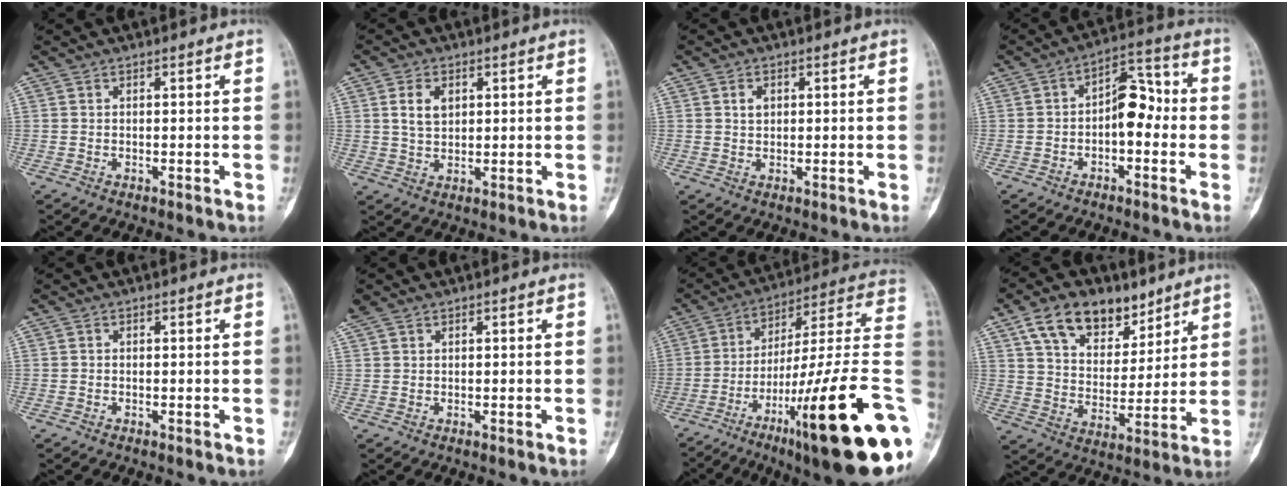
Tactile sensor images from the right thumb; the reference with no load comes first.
{"total": 4.8, "force": [1.6, 3.2, 3.3], "torque": [-0.046, -0.005, 0.031]}
{"total": 2.1, "force": [0.7, 1.5, 1.3], "torque": [-0.013, -0.001, 0.011]}
{"total": 8.5, "force": [-1.2, 4.9, 6.9], "torque": [-0.078, 0.039, -0.032]}
{"total": 0.0}
{"total": 1.7, "force": [1.2, 1.0, 0.7], "torque": [-0.018, 0.015, 0.027]}
{"total": 30.8, "force": [-9.6, 5.1, 28.8], "torque": [-0.362, 0.053, -0.149]}
{"total": 15.3, "force": [9.4, 9.3, 7.8], "torque": [-0.095, -0.036, 0.163]}